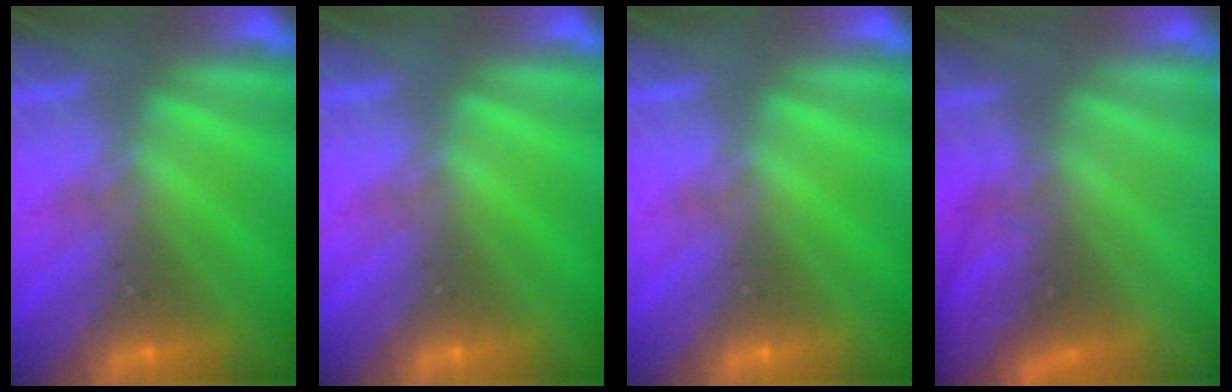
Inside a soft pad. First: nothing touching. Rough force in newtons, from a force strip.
{"total": 0.0}
{"total": 0.0}
{"total": 3.7}